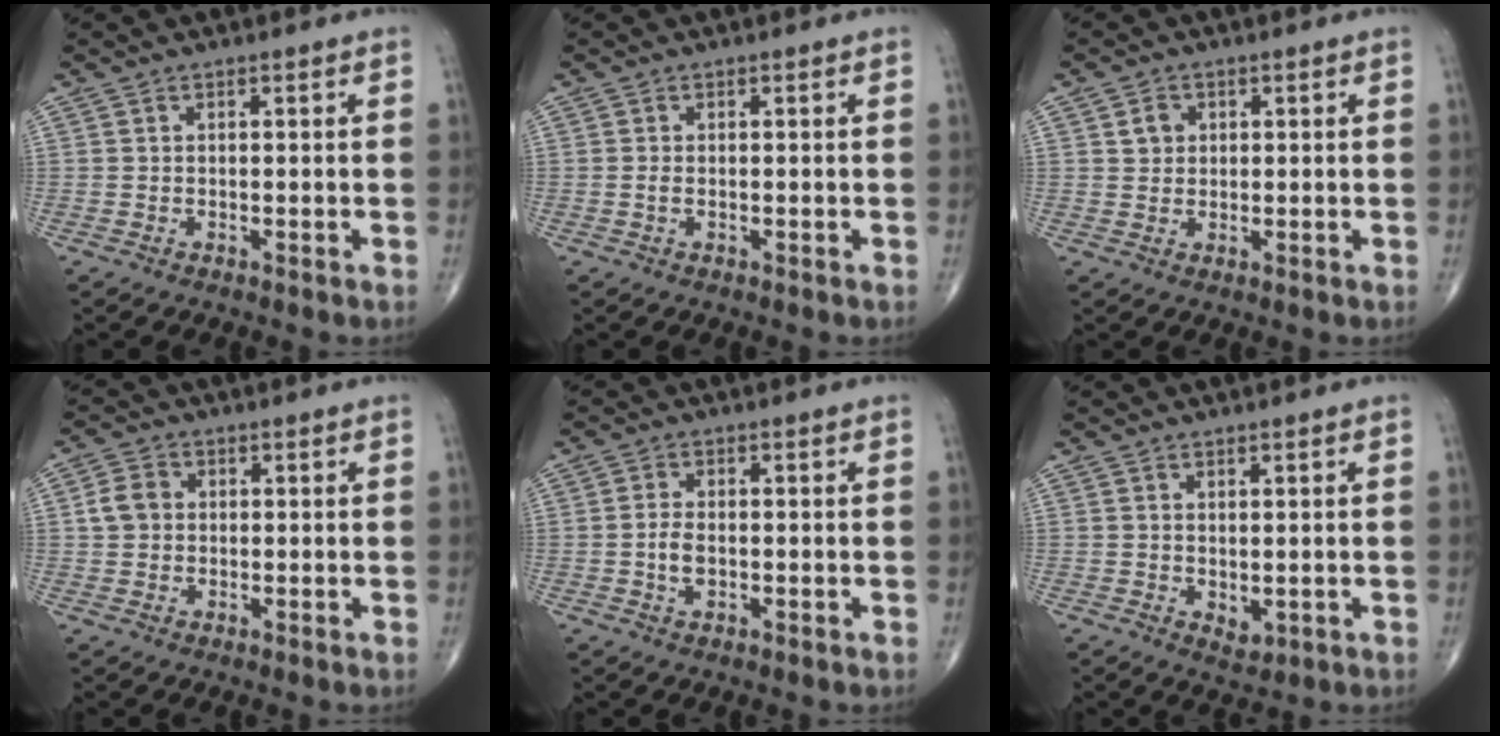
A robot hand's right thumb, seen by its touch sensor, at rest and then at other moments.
{"total": 0.8, "force": [-0.1, 0.4, 0.7], "torque": [-0.016, -0.001, -0.002]}
{"total": 2.8, "force": [0.9, 2.4, 1.1], "torque": [-0.005, -0.003, 0.014]}
{"total": 4.4, "force": [0.4, 3.7, 2.3], "torque": [-0.038, 0.009, 0.003]}
{"total": 3.3, "force": [-0.5, 1.9, 2.7], "torque": [-0.051, 0.004, -0.012]}
{"total": 2.1, "force": [-0.1, 1.3, 1.7], "torque": [-0.019, -0.007, 0.005]}